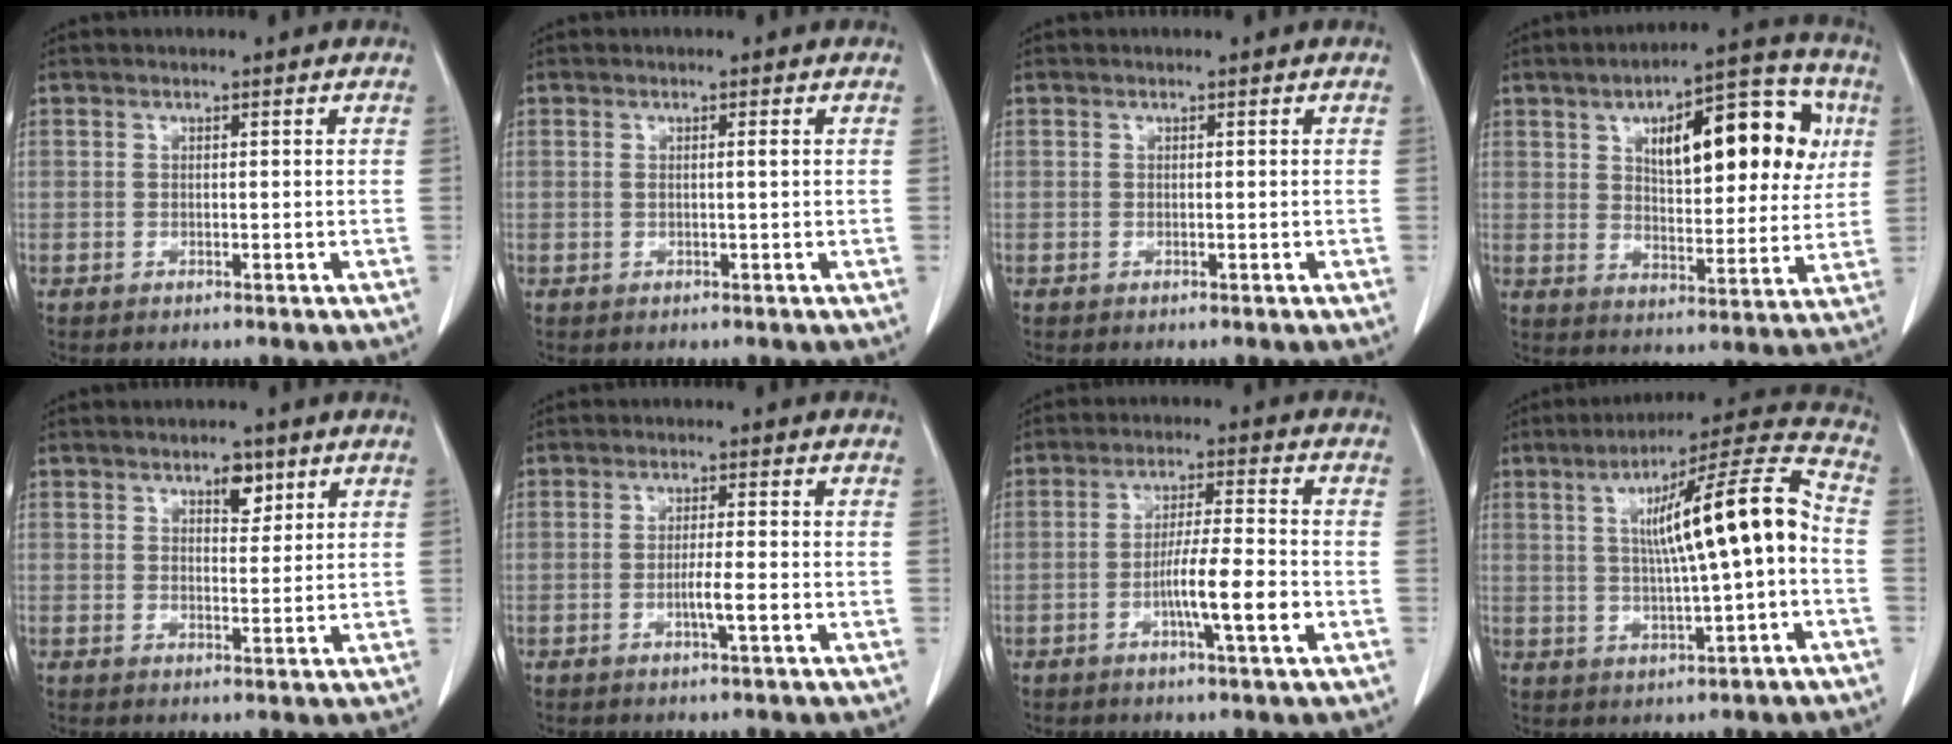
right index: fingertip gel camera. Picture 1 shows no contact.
{"total": 0.8, "force": [0.2, -0.2, 0.7], "torque": [-0.012, 0.003, 0.005]}
{"total": 0.0}
{"total": 18.2, "force": [5.9, 7.1, 15.7], "torque": [-0.219, 0.032, 0.086]}
{"total": 3.4, "force": [2.0, 1.6, 2.1], "torque": [-0.030, -0.001, 0.032]}
{"total": 3.3, "force": [-1.0, -0.3, 3.1], "torque": [-0.054, -0.002, -0.016]}
{"total": 8.1, "force": [-2.5, -0.1, 7.7], "torque": [-0.130, -0.003, -0.045]}
{"total": 14.5, "force": [0.7, 1.1, 14.5], "torque": [-0.225, 0.027, 0.008]}